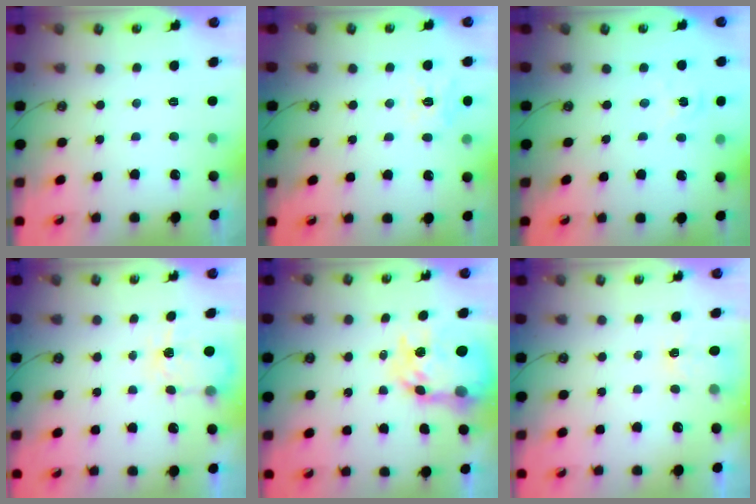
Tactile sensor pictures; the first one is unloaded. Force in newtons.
{"total": 10.2, "press": 10.1, "slide": 1.2}
{"total": 2.4, "press": 2.4, "slide": 0.2}
{"total": 3.8, "press": 3.8, "slide": 0.5}
{"total": 11.9, "press": 11.9, "slide": 1.0}
{"total": 2.2, "press": 2.2, "slide": 0.4}